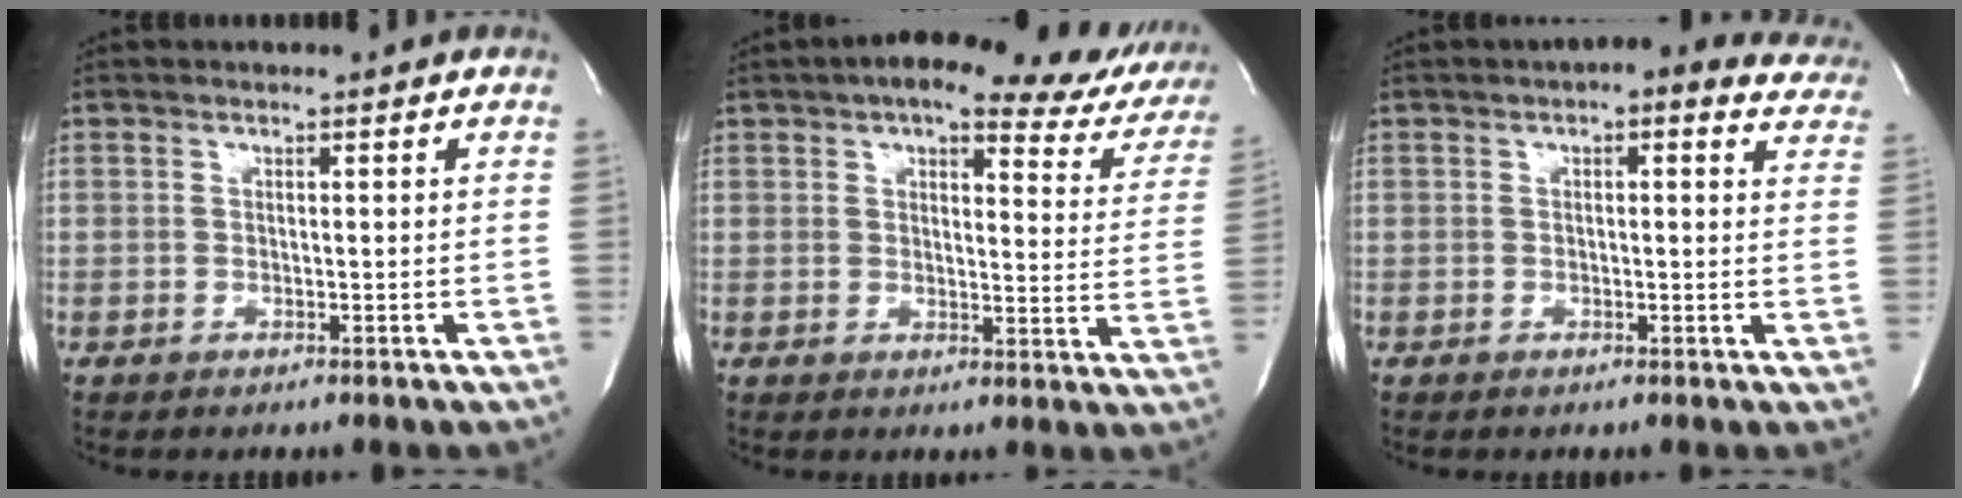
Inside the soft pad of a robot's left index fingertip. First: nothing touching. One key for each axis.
{"total": 19.7, "fx": 15.3, "fy": 6.2, "fz": 10.8, "tx": -0.122, "ty": 0.005, "tz": 0.159}
{"total": 11.9, "fx": 9.6, "fy": 4.4, "fz": 5.5, "tx": -0.037, "ty": 0.020, "tz": 0.088}